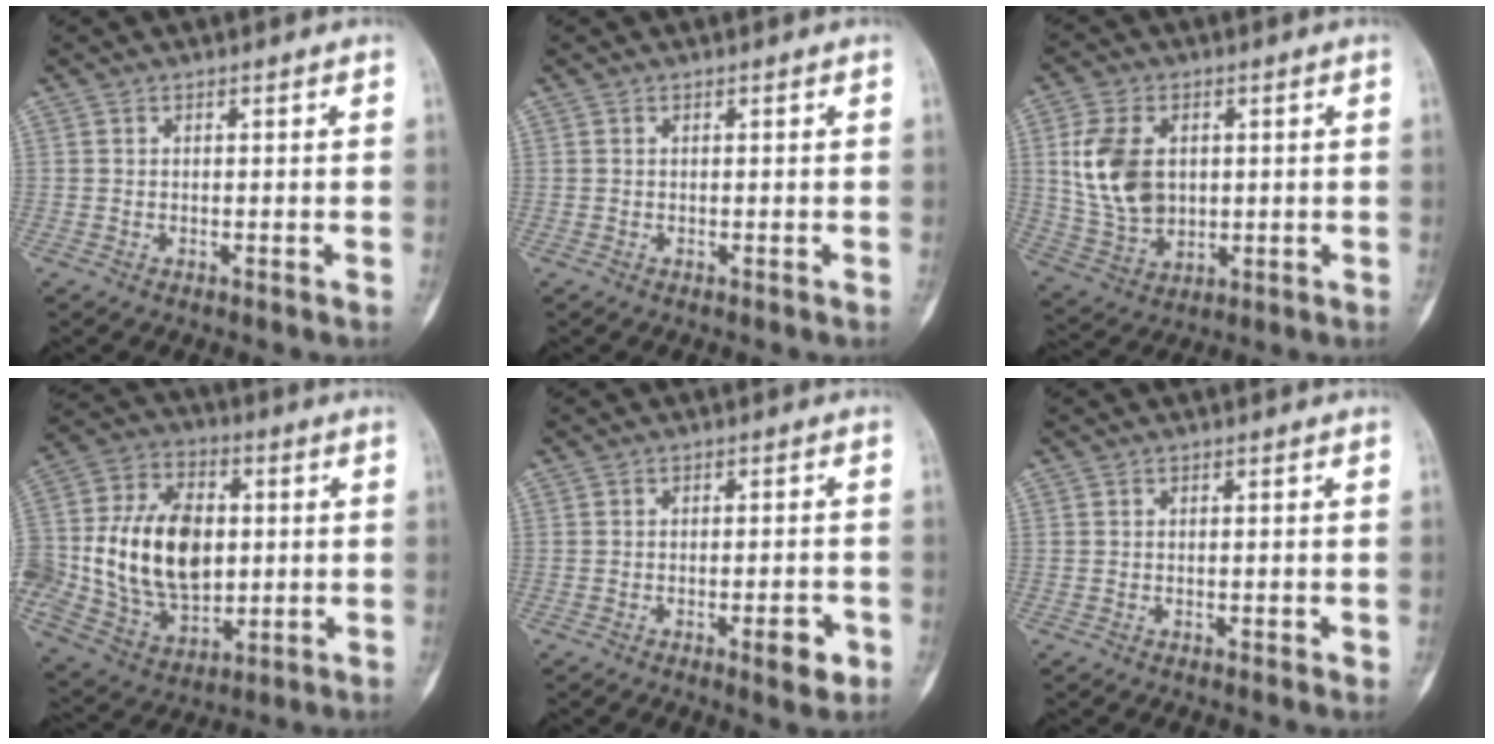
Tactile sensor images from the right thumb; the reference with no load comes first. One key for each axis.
{"total": 0.0}
{"total": 12.6, "fx": 2.0, "fy": 8.8, "fz": 8.8, "tx": -0.153, "ty": -0.006, "tz": 0.048}
{"total": 22.5, "fx": 0.8, "fy": 16.0, "fz": 15.8, "tx": -0.289, "ty": 0.006, "tz": 0.031}
{"total": 4.9, "fx": -2.2, "fy": 1.7, "fz": 4.0, "tx": -0.040, "ty": 0.009, "tz": -0.026}
{"total": 0.9, "fx": -0.1, "fy": 0.5, "fz": 0.7, "tx": -0.002, "ty": -0.001, "tz": -0.003}